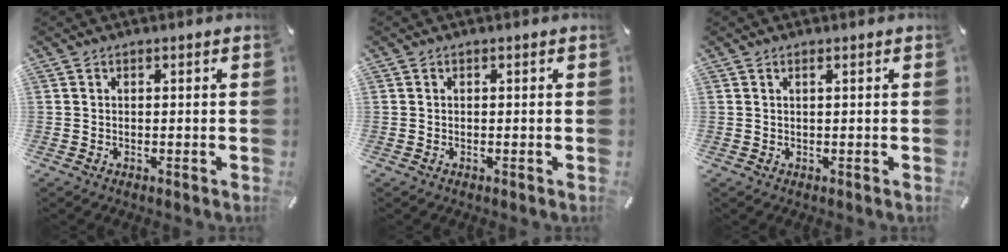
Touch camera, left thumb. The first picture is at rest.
{"total": 0.0}
{"total": 0.7, "force": [0.3, 0.0, 0.7], "torque": [-0.011, 0.001, 0.004]}